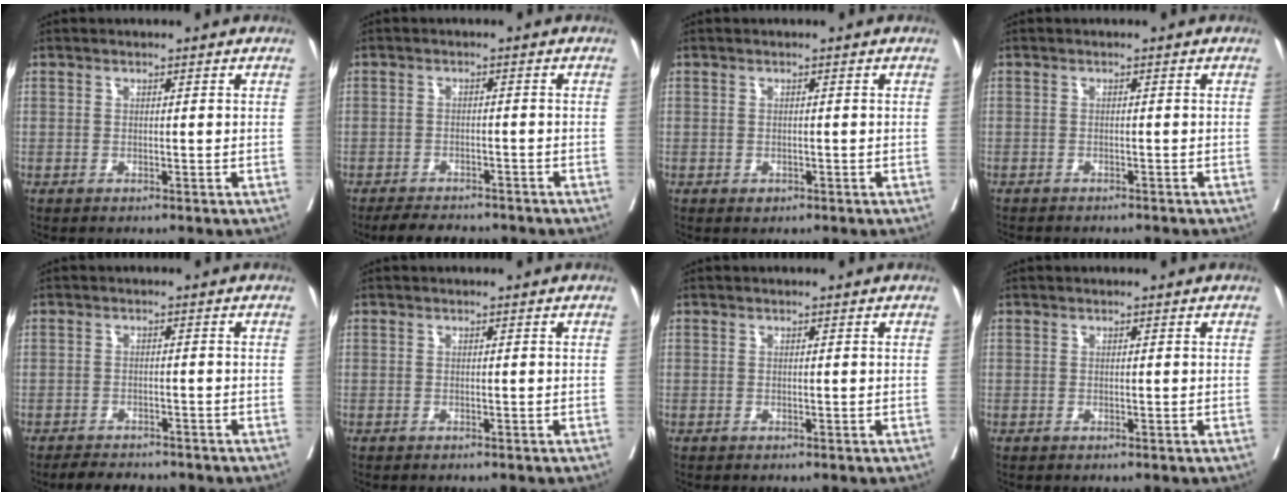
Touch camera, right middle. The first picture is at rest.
{"total": 6.5, "force": [-5.8, 1.9, 2.1], "torque": [-0.029, -0.007, -0.085]}
{"total": 0.8, "force": [-0.4, 0.6, 0.3], "torque": [-0.006, 0.002, -0.002]}
{"total": 5.9, "force": [-5.3, 1.3, 2.2], "torque": [-0.025, -0.005, -0.069]}
{"total": 4.9, "force": [-4.5, 1.4, 1.3], "torque": [-0.019, -0.008, -0.068]}
{"total": 0.9, "force": [-0.8, 0.2, 0.3], "torque": [-0.006, -0.002, -0.013]}
{"total": 0.0}
{"total": 0.0}